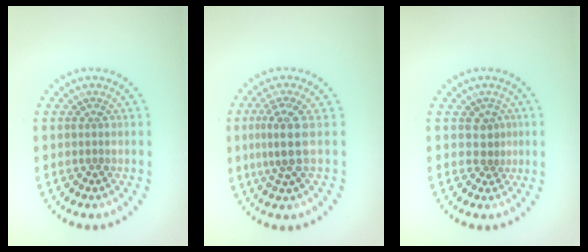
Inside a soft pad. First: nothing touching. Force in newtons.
{"total": 3.0, "press": 2.5, "slide": 1.7}
{"total": 1.3, "press": 1.0, "slide": 0.8}